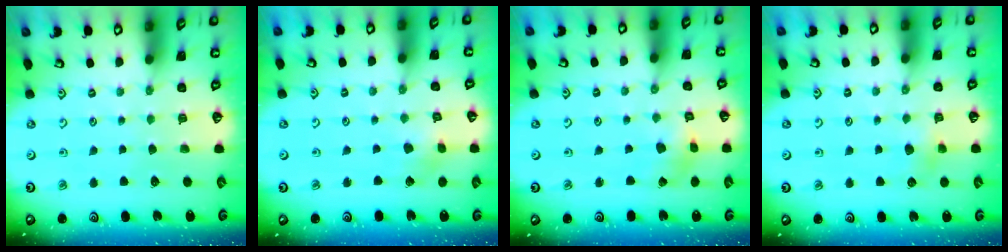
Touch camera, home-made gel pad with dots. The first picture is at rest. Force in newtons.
{"total": 3.4, "press": 3.4, "slide": 0.4}
{"total": 2.8, "press": 2.7, "slide": 0.4}
{"total": 4.2, "press": 4.1, "slide": 0.7}